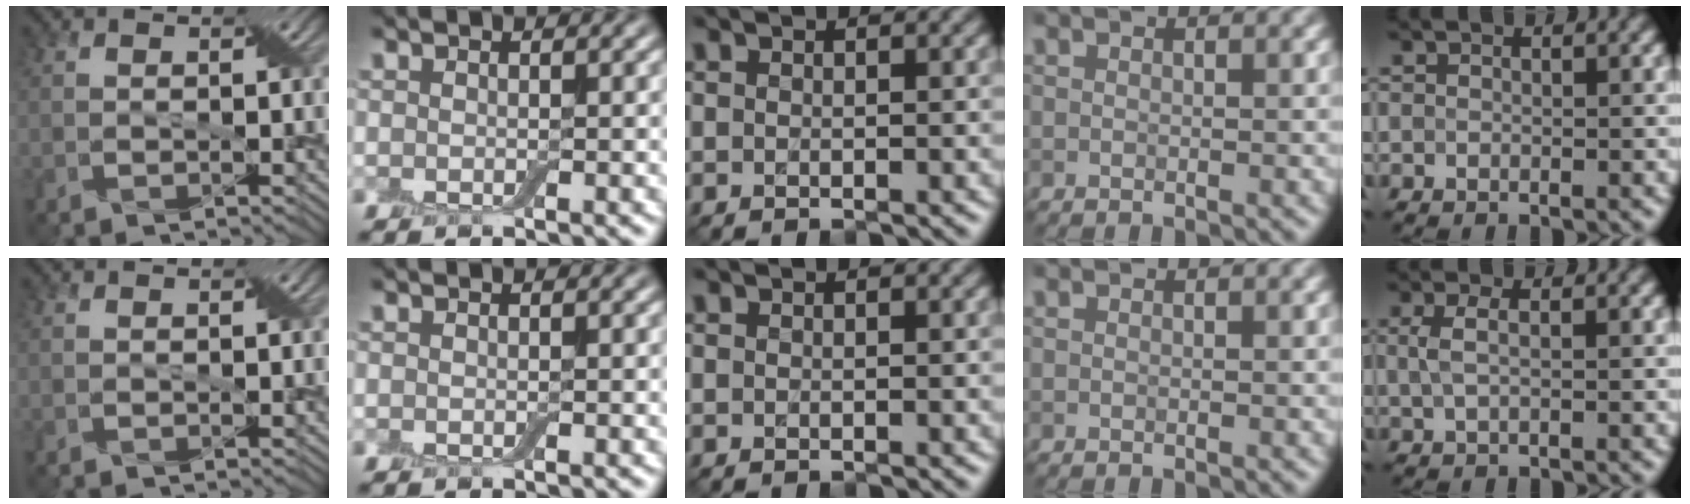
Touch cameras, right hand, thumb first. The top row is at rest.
{"little": {"total": 1.7, "force": [0.4, 0.6, 1.5], "torque": [-0.035, 0.002, 0.009]}}